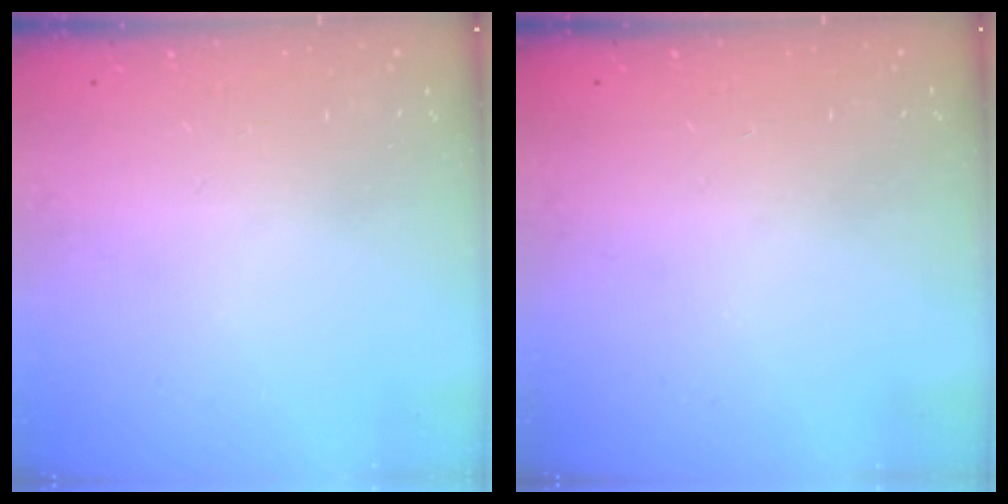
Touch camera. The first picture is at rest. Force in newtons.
{"total": 0.0}